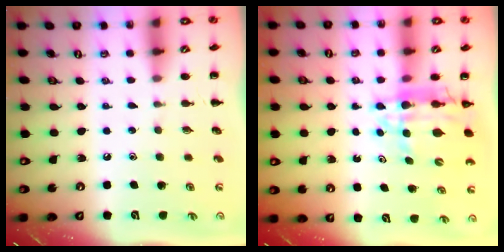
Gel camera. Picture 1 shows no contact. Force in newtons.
{"total": 10.7, "press": 10.0, "slide": 3.9}